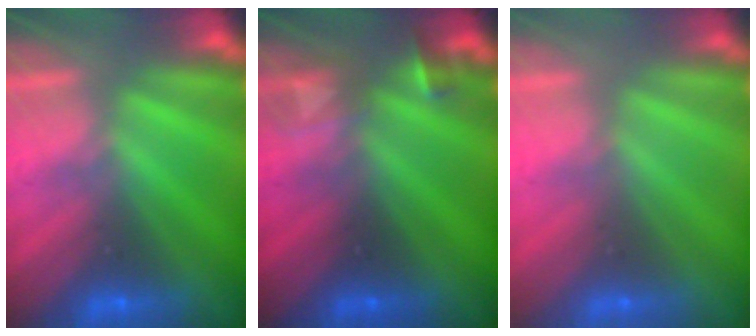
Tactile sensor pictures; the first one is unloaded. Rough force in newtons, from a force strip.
{"total": 3.1}
{"total": 2.6}